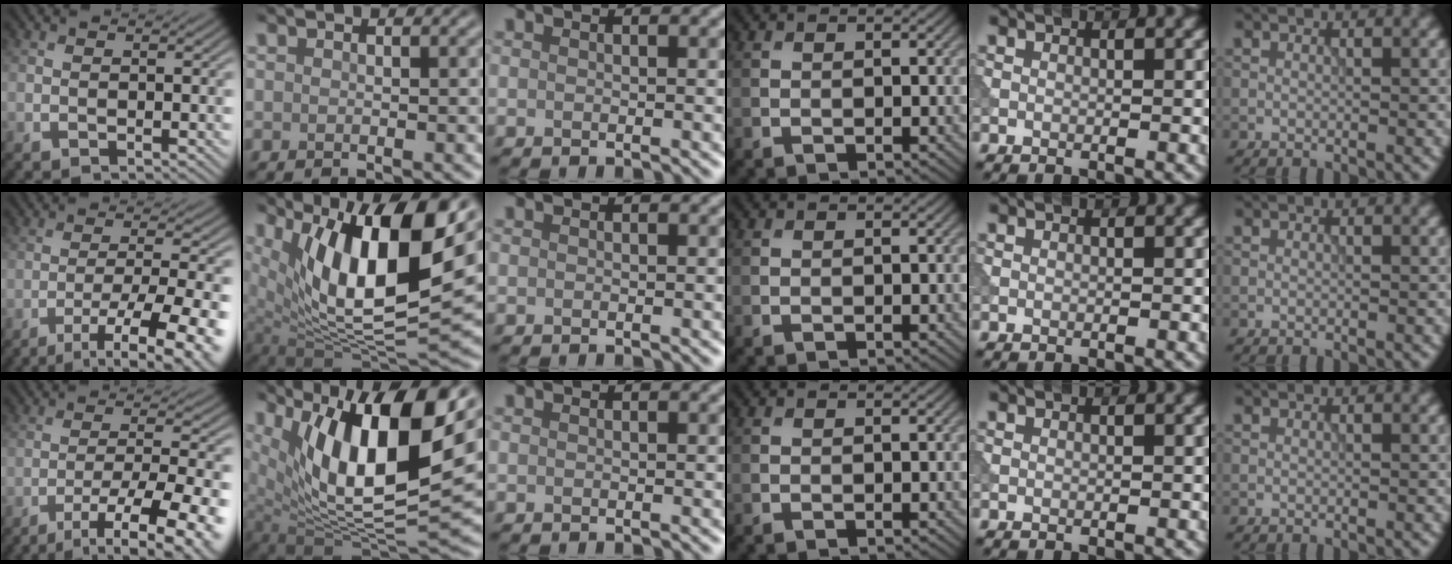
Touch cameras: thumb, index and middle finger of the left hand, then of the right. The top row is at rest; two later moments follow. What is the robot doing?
{"motion": "extract", "object": "tissue"}